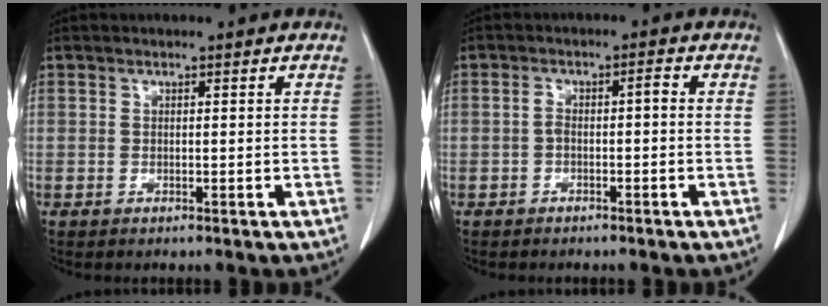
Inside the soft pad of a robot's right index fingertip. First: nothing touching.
{"total": 2.4, "force": [-0.5, 0.7, 2.2], "torque": [-0.042, 0.016, -0.007]}